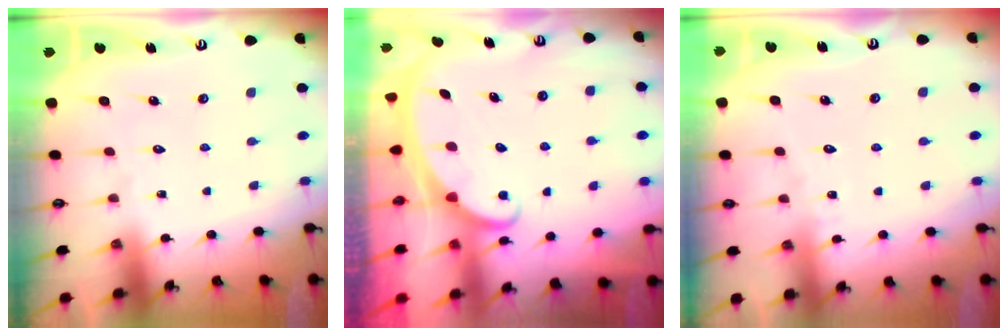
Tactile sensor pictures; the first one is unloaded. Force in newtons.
{"total": 2.4, "press": 2.4, "slide": 0.3}
{"total": 3.3, "press": 3.3, "slide": 0.4}